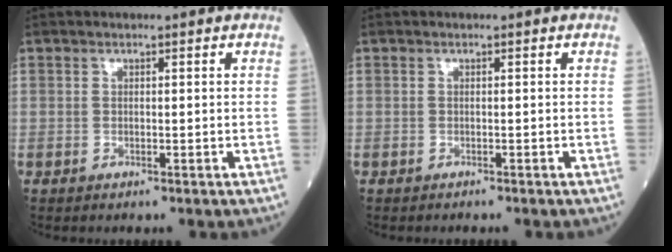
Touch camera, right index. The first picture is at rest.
{"total": 0.6, "force": [-0.5, 0.0, 0.2], "torque": [-0.003, 0.000, -0.010]}